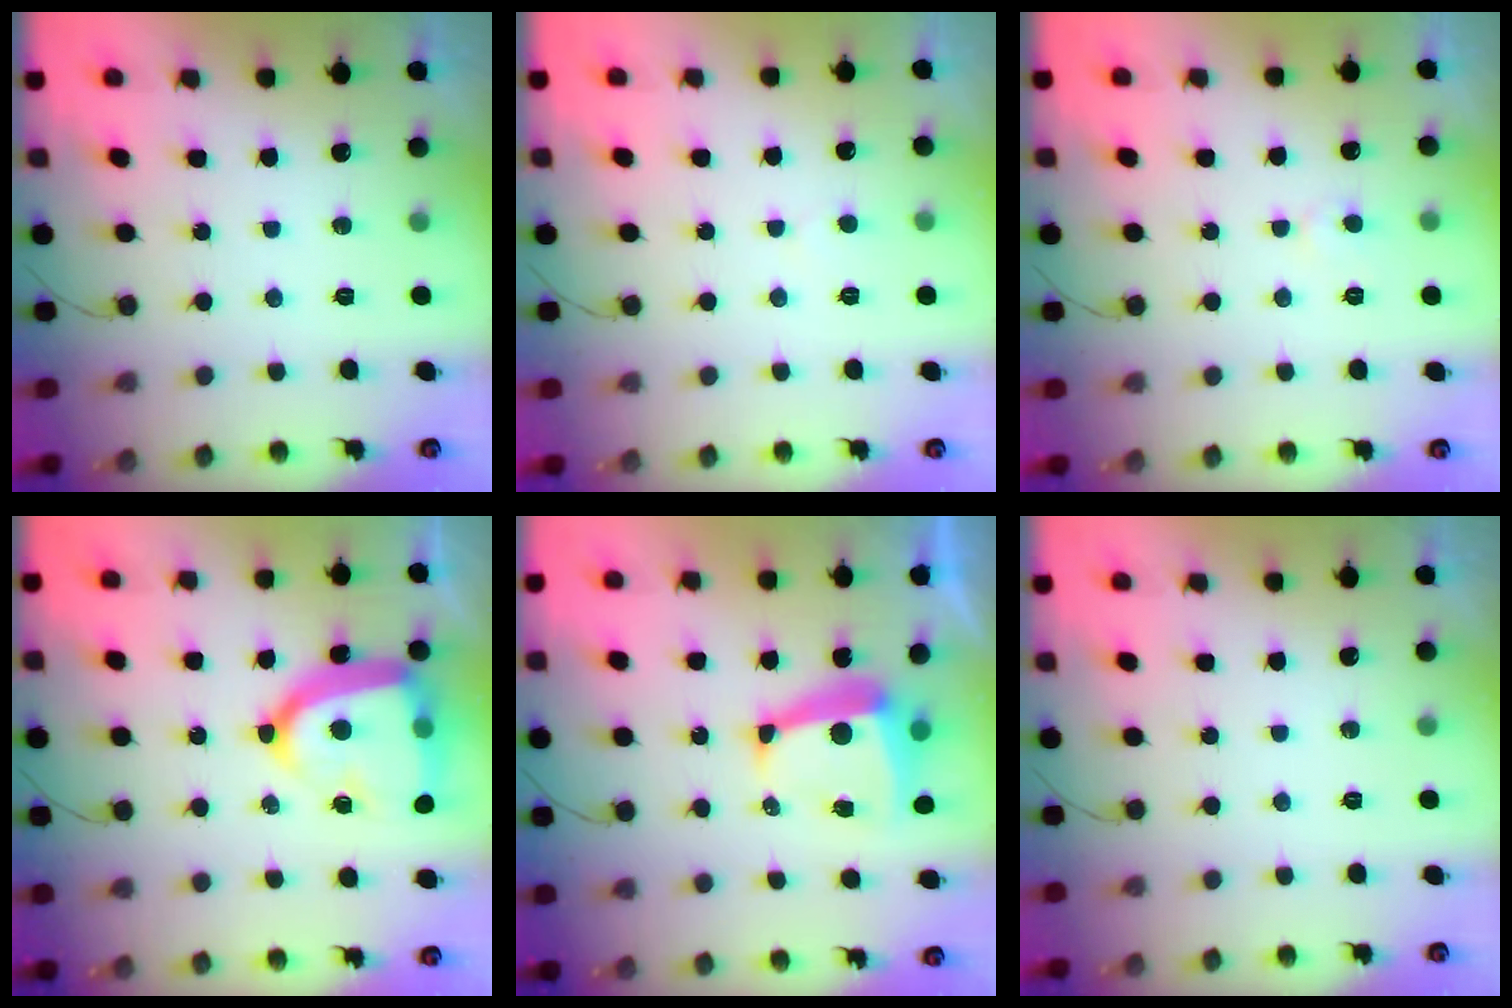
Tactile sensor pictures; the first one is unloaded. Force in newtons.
{"total": 2.6, "press": 2.6, "slide": 0.2}
{"total": 3.8, "press": 3.8, "slide": 0.4}
{"total": 21.2, "press": 21.1, "slide": 2.2}
{"total": 9.1, "press": 9.0, "slide": 0.9}
{"total": 0.0}